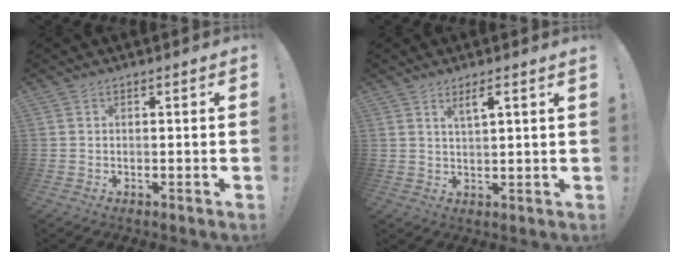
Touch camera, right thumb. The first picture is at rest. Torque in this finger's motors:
{"motor_torque": [-0.02, 0.02, 0.23, 0.31, 0.02]}